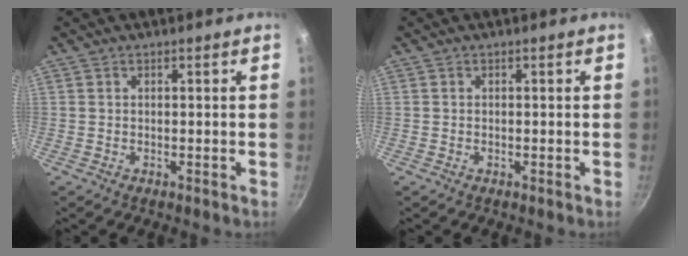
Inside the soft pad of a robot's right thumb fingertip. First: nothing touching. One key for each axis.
{"total": 0.0}